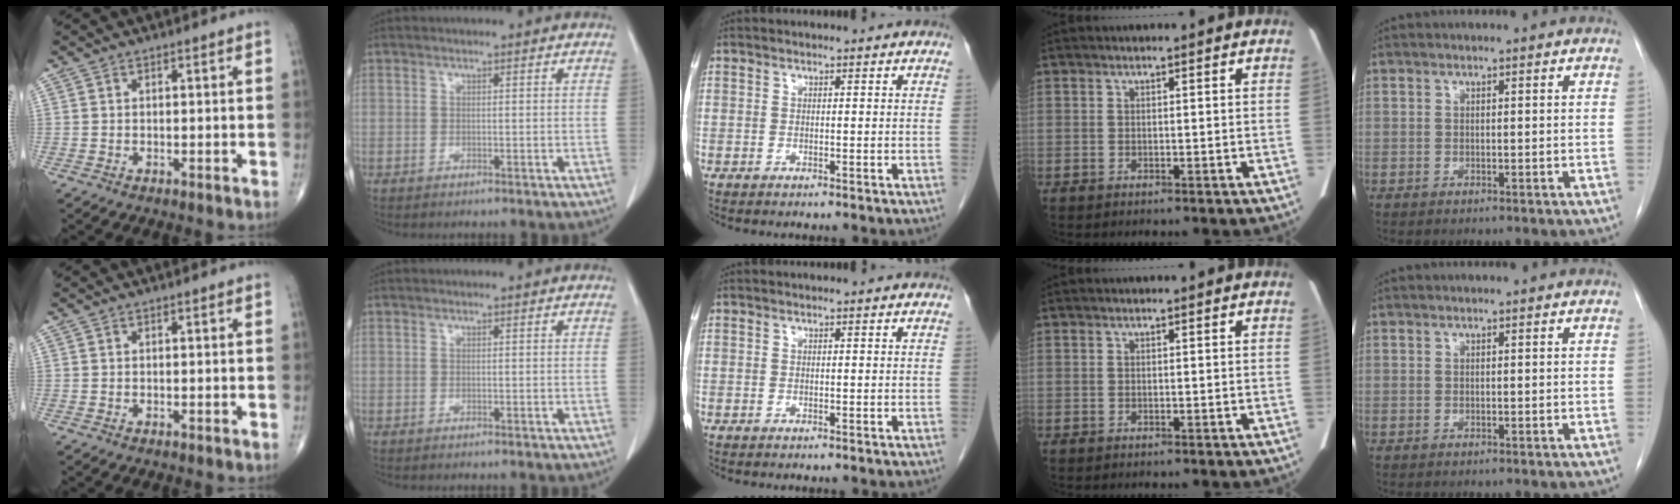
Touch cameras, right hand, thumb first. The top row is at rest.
{}